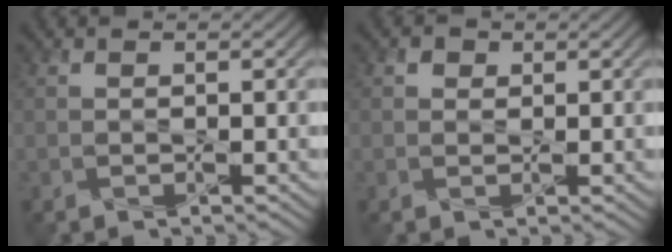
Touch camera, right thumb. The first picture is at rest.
{"total": 1.2, "force": [0.5, 1.0, 0.4], "torque": [-0.006, -0.001, 0.005]}